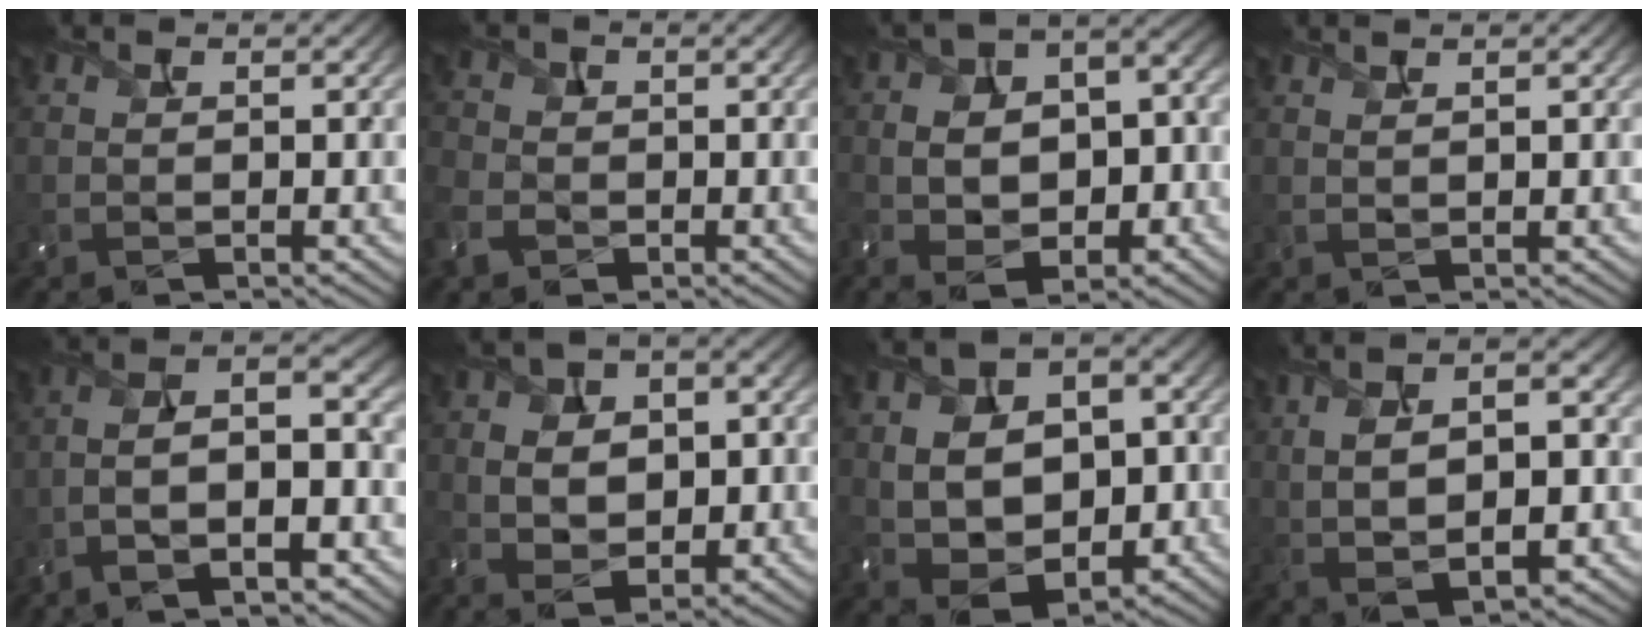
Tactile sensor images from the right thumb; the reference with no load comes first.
{"total": 4.9, "force": [-2.2, 3.8, 2.3], "torque": [-0.078, -0.011, -0.055]}
{"total": 11.6, "force": [-2.3, 7.1, 8.9], "torque": [-0.150, -0.020, -0.015]}
{"total": 1.2, "force": [1.0, 0.0, 0.7], "torque": [-0.017, -0.001, 0.016]}
{"total": 10.7, "force": [-4.5, 3.8, 9.0], "torque": [-0.170, 0.004, -0.076]}
{"total": 8.2, "force": [-0.5, 5.3, 6.2], "torque": [-0.102, -0.002, -0.001]}
{"total": 11.4, "force": [-0.6, 7.7, 8.4], "torque": [-0.157, -0.008, 0.005]}
{"total": 10.3, "force": [1.6, 5.2, 8.7], "torque": [-0.139, 0.011, 0.033]}